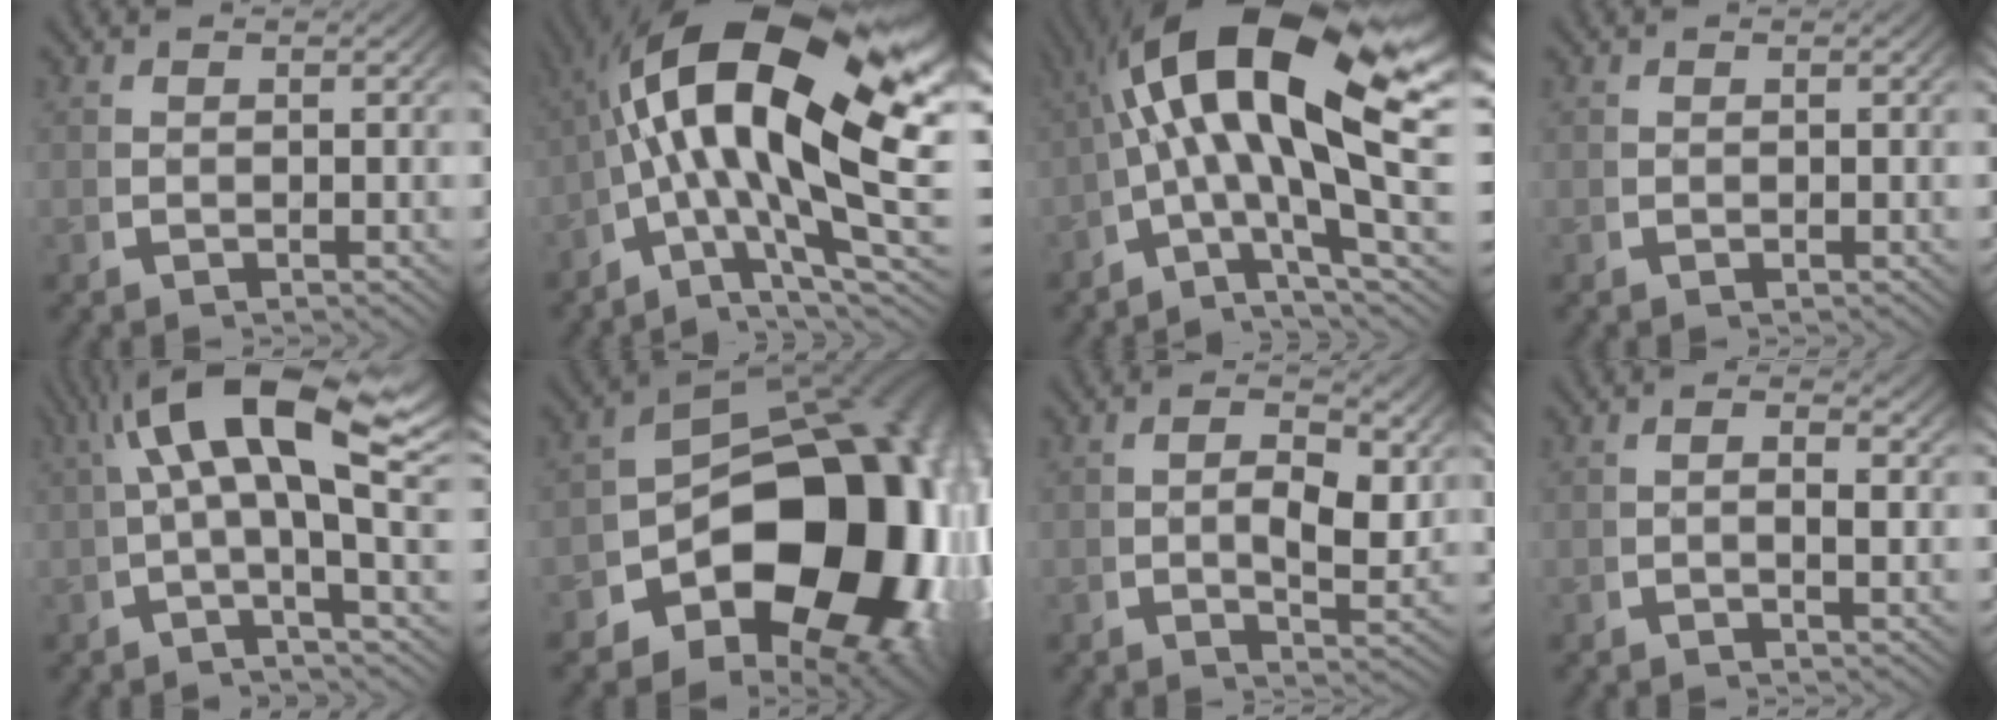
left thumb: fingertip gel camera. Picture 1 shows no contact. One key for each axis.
{"total": 19.4, "fx": 1.1, "fy": 10.7, "fz": 16.1, "tx": -0.278, "ty": -0.038, "tz": 0.031}
{"total": 17.6, "fx": 1.5, "fy": 9.2, "fz": 14.9, "tx": -0.246, "ty": -0.021, "tz": 0.028}
{"total": 0.0}
{"total": 11.3, "fx": 3.7, "fy": 3.8, "fz": 10.0, "tx": -0.152, "ty": 0.020, "tz": 0.042}
{"total": 29.0, "fx": -2.9, "fy": 18.5, "fz": 22.1, "tx": -0.331, "ty": -0.084, "tz": -0.018}
{"total": 4.0, "fx": 0.8, "fy": 1.8, "fz": 3.4, "tx": -0.061, "ty": -0.015, "tz": 0.013}
{"total": 1.2, "fx": 0.4, "fy": 0.1, "fz": 1.1, "tx": -0.025, "ty": -0.001, "tz": 0.005}